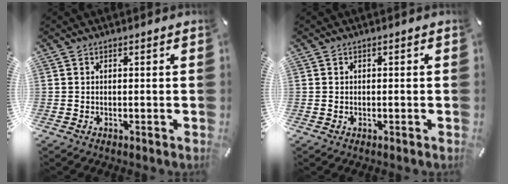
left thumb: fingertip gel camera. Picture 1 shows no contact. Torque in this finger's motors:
{"motor_torque": [-0.10, -0.27, 0.01, 0.11, 0.01]}